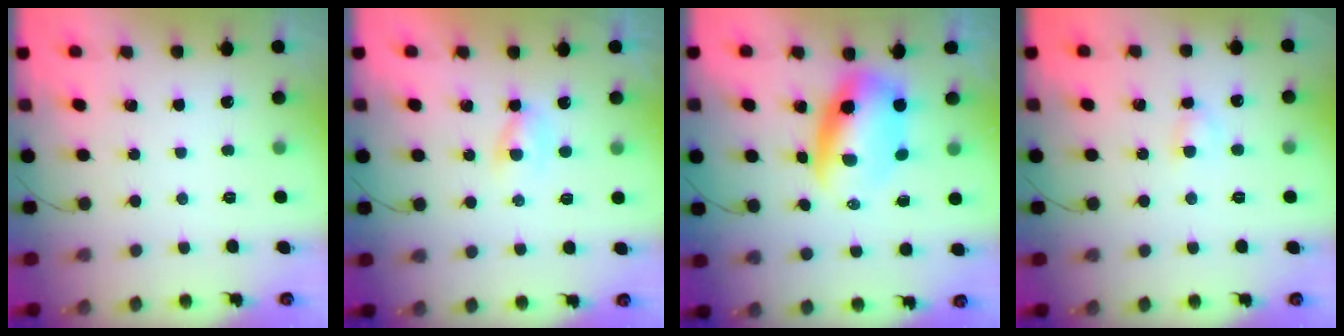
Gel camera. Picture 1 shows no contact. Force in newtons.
{"total": 1.4, "press": 1.3, "slide": 0.7}
{"total": 8.0, "press": 7.7, "slide": 2.1}
{"total": 3.4, "press": 3.2, "slide": 1.2}